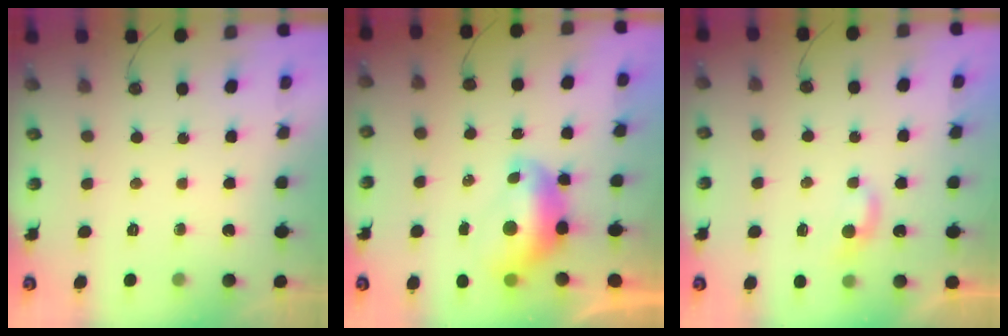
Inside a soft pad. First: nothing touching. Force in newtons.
{"total": 2.0, "press": 1.9, "slide": 0.7}
{"total": 1.7, "press": 1.7, "slide": 0.4}